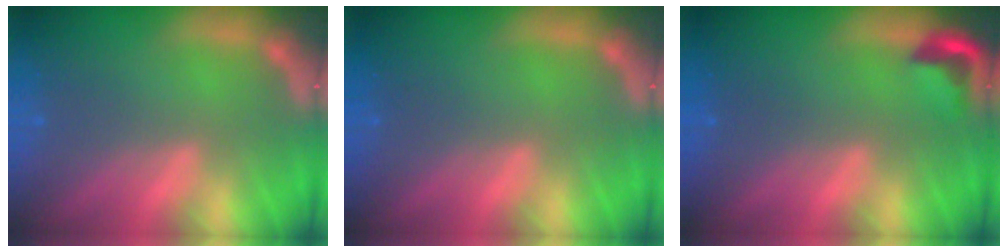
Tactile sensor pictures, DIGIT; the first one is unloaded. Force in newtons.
{"total": 0.0}
{"total": 2.4}